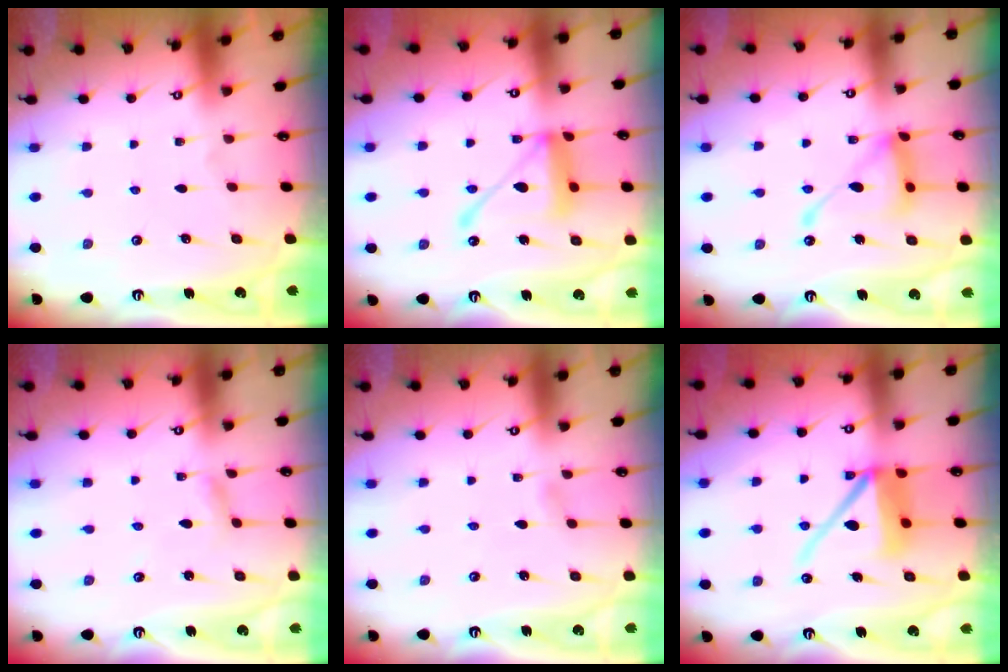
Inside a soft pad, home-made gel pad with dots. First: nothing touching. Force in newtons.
{"total": 14.0, "press": 14.0, "slide": 1.2}
{"total": 15.9, "press": 15.9, "slide": 1.4}
{"total": 2.5, "press": 2.5, "slide": 0.2}
{"total": 1.7, "press": 1.7, "slide": 0.1}
{"total": 11.1, "press": 11.0, "slide": 1.6}